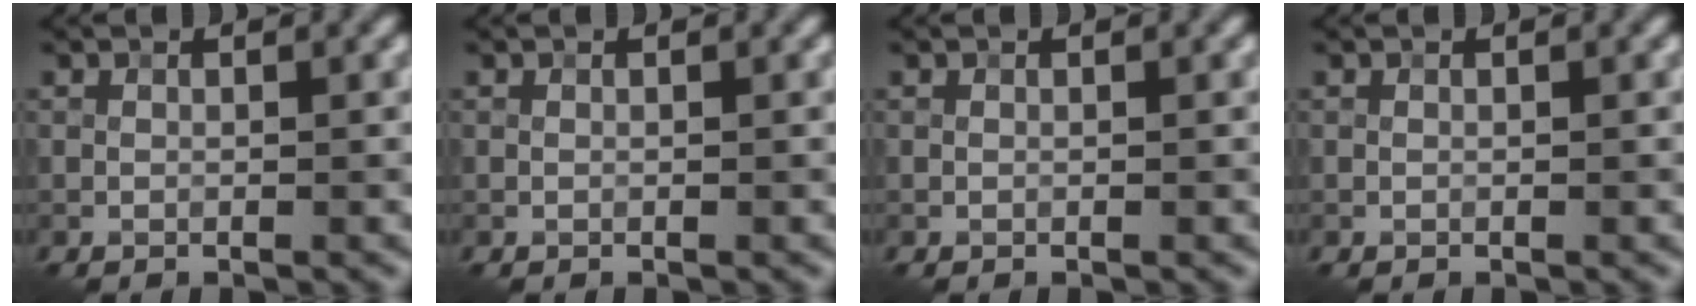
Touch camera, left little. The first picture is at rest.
{"total": 0.0}
{"total": 0.0}
{"total": 0.0}